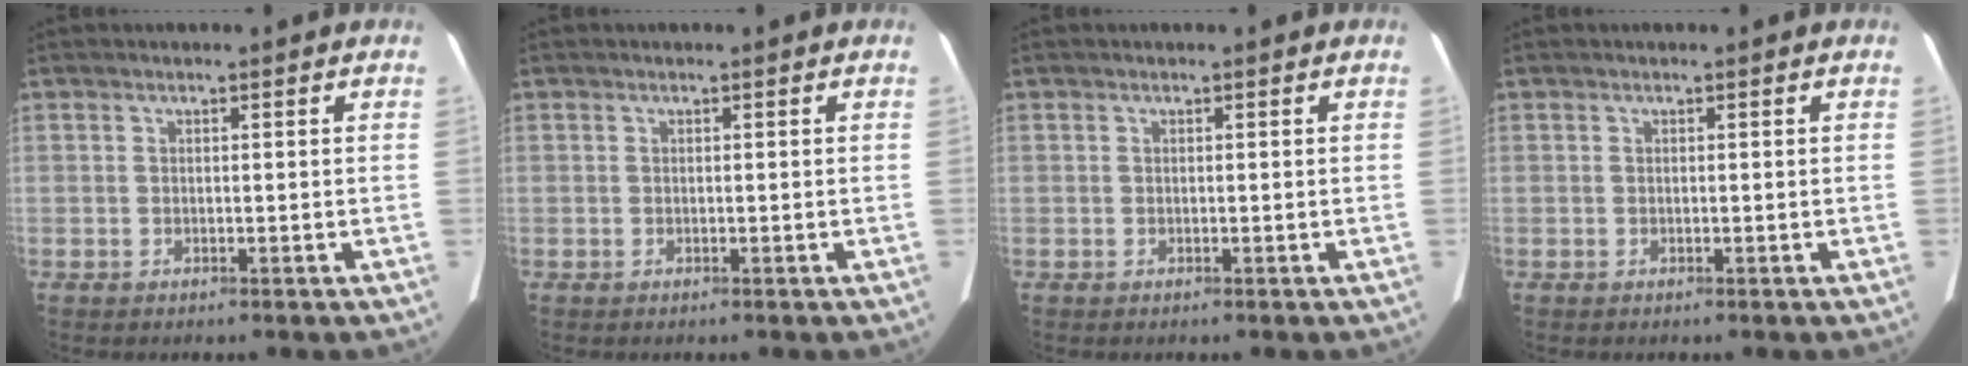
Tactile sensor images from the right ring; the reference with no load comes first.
{"total": 0.0}
{"total": 0.0}
{"total": 0.0}